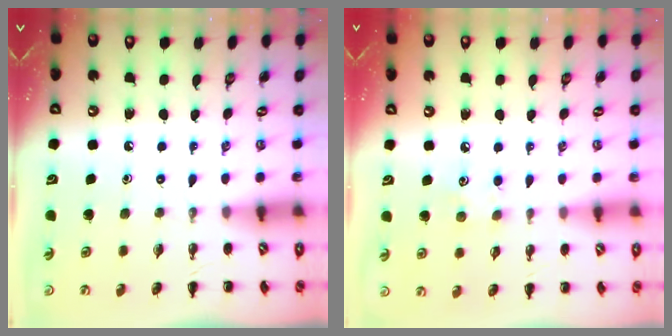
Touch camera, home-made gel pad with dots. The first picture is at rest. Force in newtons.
{"total": 4.8, "press": 4.6, "slide": 1.3}